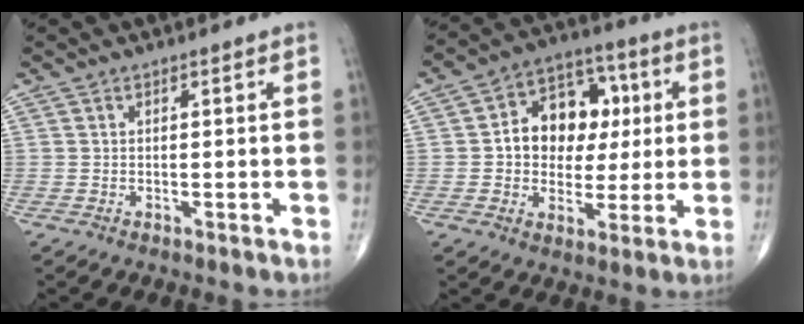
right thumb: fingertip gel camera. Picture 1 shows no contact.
{"total": 13.9, "force": [1.6, 10.5, 8.9], "torque": [-0.083, 0.021, 0.023]}